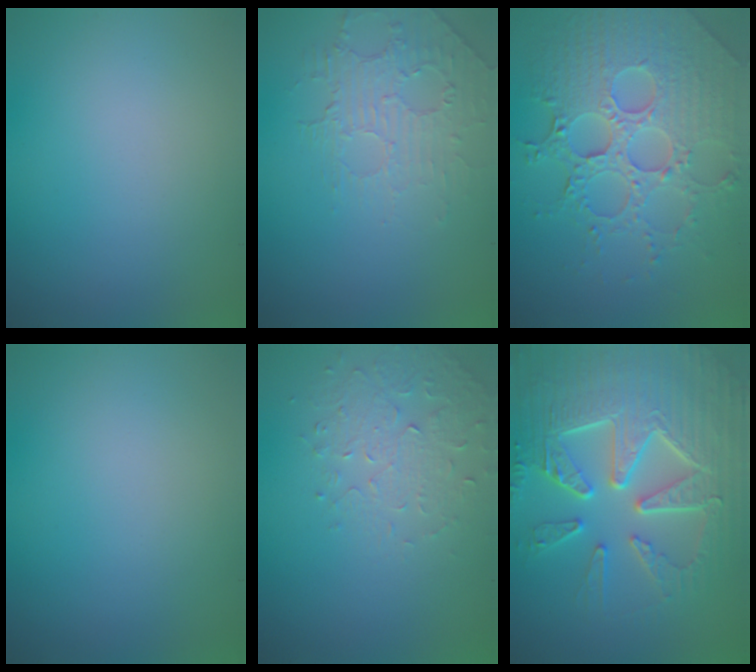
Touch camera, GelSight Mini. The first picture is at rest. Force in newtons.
{"total": 2.1, "press": 1.2, "slide": 1.7}
{"total": 8.1, "press": 5.8, "slide": 5.6}
{"total": 0.0}
{"total": 1.9, "press": 1.5, "slide": 1.1}
{"total": 9.8, "press": 6.6, "slide": 7.3}